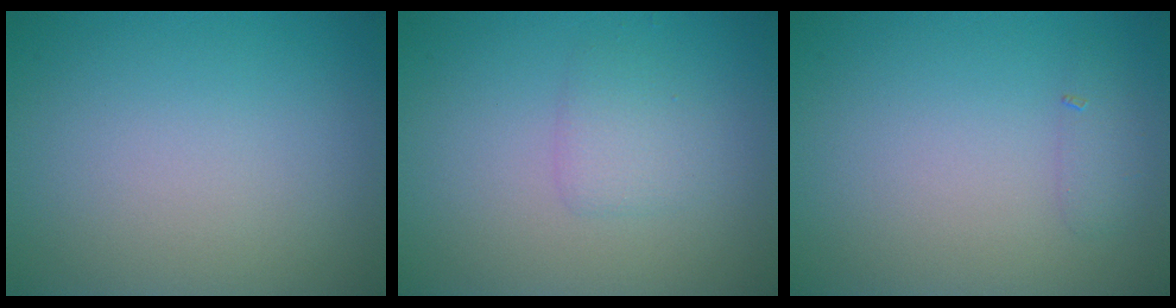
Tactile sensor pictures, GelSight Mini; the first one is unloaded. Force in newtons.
{"total": 1.7, "press": 1.7, "slide": 0.0}
{"total": 1.0, "press": 1.0, "slide": 0.0}